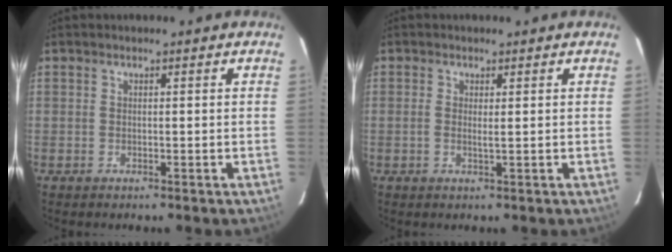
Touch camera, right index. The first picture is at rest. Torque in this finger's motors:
{"motor_torque": [-0.09, 0.08, -0.05, 0.02]}